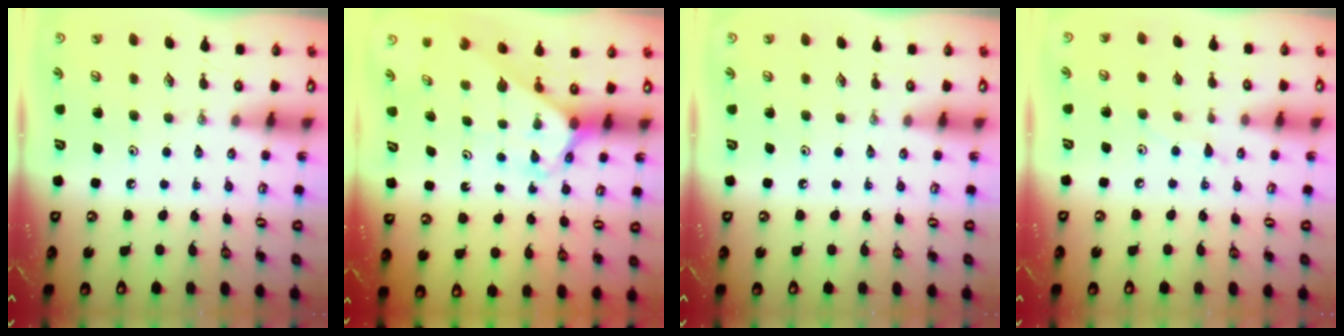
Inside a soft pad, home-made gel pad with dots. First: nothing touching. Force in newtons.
{"total": 2.6, "press": 2.6, "slide": 0.2}
{"total": 0.0}
{"total": 5.3, "press": 5.2, "slide": 0.6}